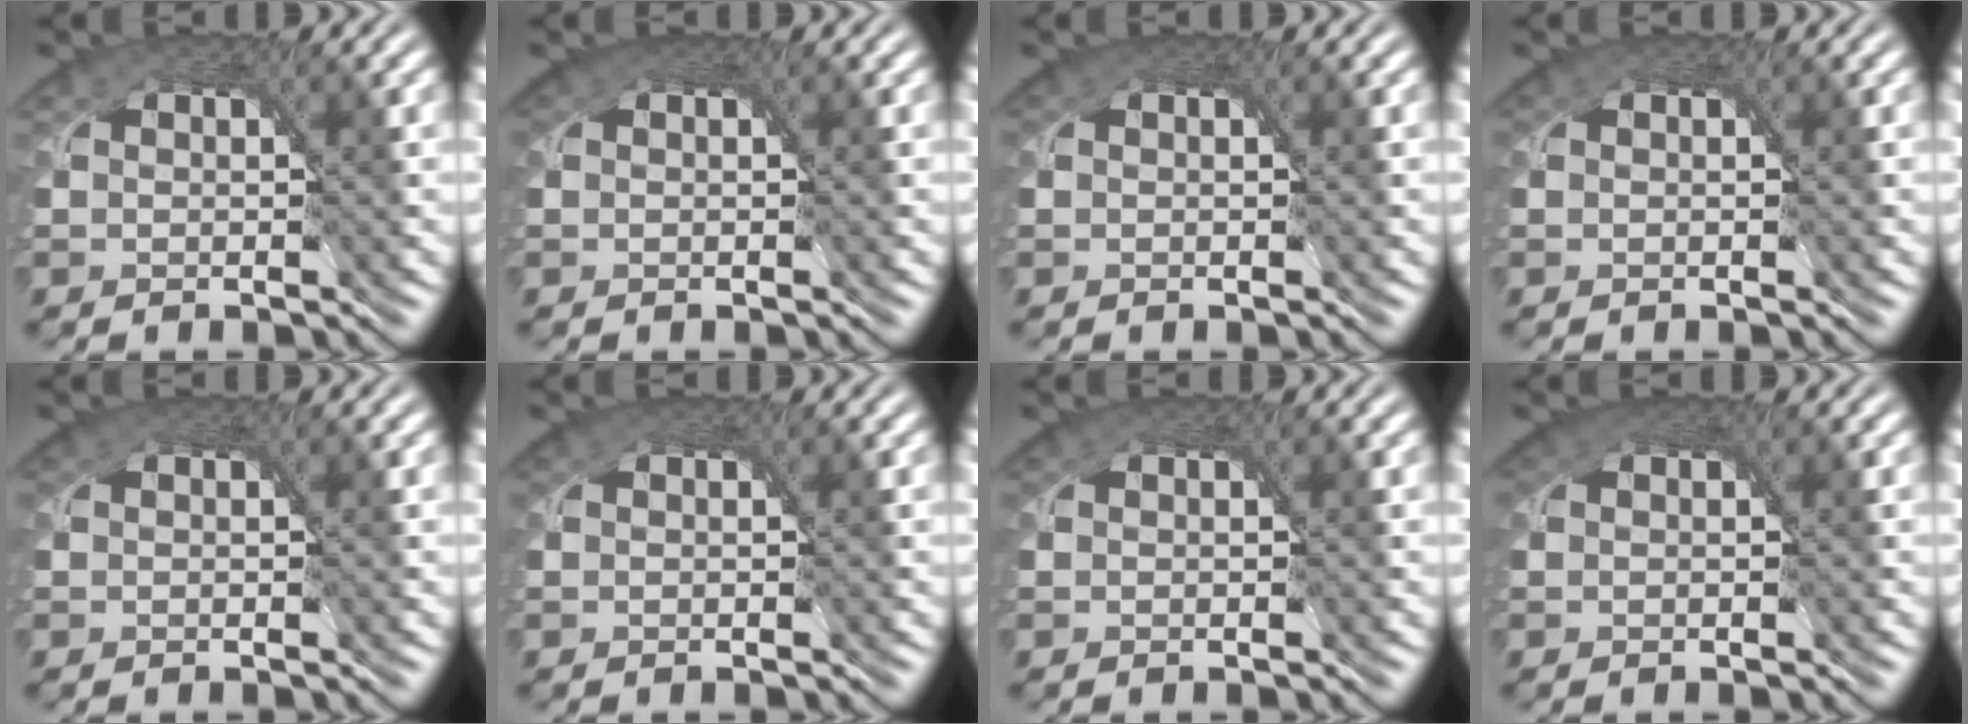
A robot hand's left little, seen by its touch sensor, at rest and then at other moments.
{"total": 2.2, "force": [1.2, 1.3, 1.2], "torque": [-0.023, 0.004, 0.014]}
{"total": 1.3, "force": [0.7, 0.8, 0.7], "torque": [-0.014, 0.002, 0.008]}
{"total": 0.9, "force": [0.5, 0.6, 0.5], "torque": [-0.010, 0.001, 0.005]}
{"total": 1.0, "force": [0.5, 0.7, 0.6], "torque": [-0.012, 0.001, 0.006]}
{"total": 1.2, "force": [0.7, 0.8, 0.7], "torque": [-0.013, 0.002, 0.008]}
{"total": 0.9, "force": [0.5, 0.6, 0.5], "torque": [-0.011, 0.001, 0.005]}
{"total": 2.6, "force": [1.4, 1.7, 1.5], "torque": [-0.029, 0.006, 0.015]}